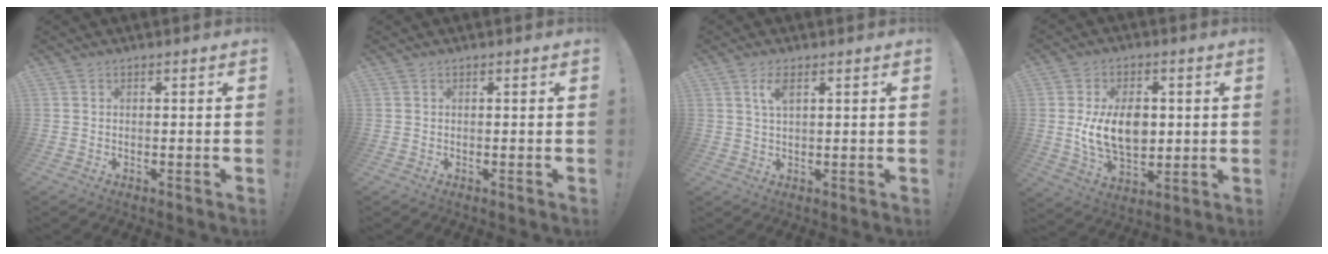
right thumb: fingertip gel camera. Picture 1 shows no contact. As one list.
[{"total": 0.0}, {"total": 3.9, "force": [1.8, 1.5, 3.2], "torque": [-0.057, -0.002, 0.028]}, {"total": 14.1, "force": [0.9, 10.0, 9.9], "torque": [-0.155, -0.008, 0.018]}]